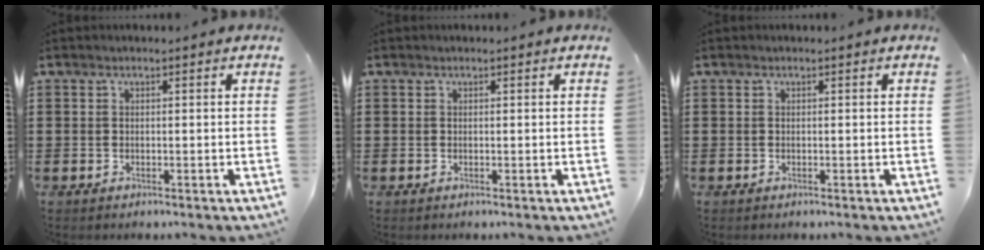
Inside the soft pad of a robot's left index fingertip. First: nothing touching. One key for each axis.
{"total": 0.0}
{"total": 0.0}